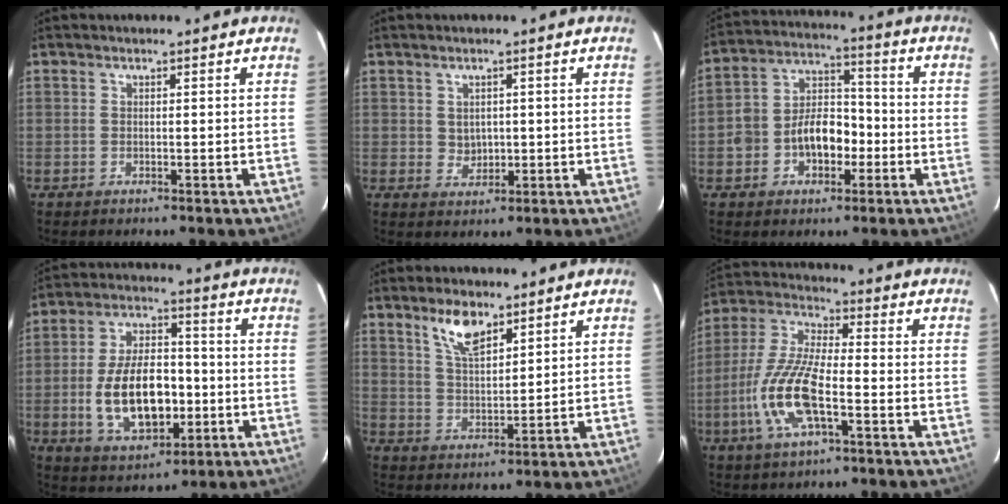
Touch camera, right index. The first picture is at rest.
{"total": 2.8, "force": [0.4, 2.6, 1.0], "torque": [-0.015, 0.002, 0.013]}
{"total": 10.6, "force": [-3.3, 7.6, 6.7], "torque": [-0.131, 0.032, -0.049]}
{"total": 15.4, "force": [-3.2, 8.4, 12.5], "torque": [-0.248, 0.007, -0.037]}
{"total": 7.2, "force": [5.0, 2.8, 4.5], "torque": [-0.077, 0.001, 0.099]}
{"total": 14.0, "force": [-4.6, 4.5, 12.4], "torque": [-0.267, -0.004, -0.093]}